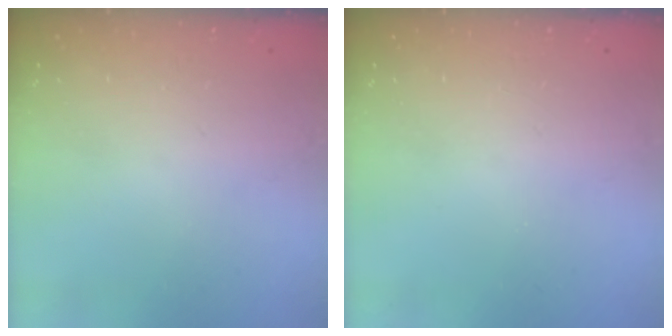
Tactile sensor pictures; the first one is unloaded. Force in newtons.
{"total": 0.0}